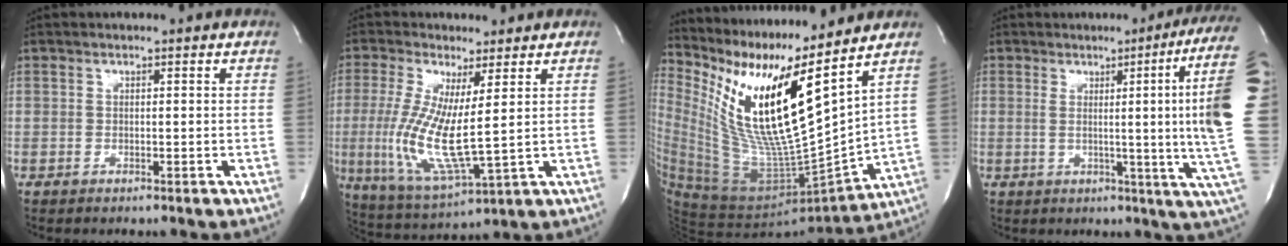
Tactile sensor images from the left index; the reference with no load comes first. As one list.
[{"total": 12.2, "force": [0.7, 1.7, 12.1], "torque": [-0.263, -0.020, 0.017]}, {"total": 20.8, "force": [10.5, 2.0, 17.8], "torque": [-0.349, -0.024, 0.192]}, {"total": 16.8, "force": [2.8, -3.2, 16.2], "torque": [-0.155, -0.023, 0.022]}]